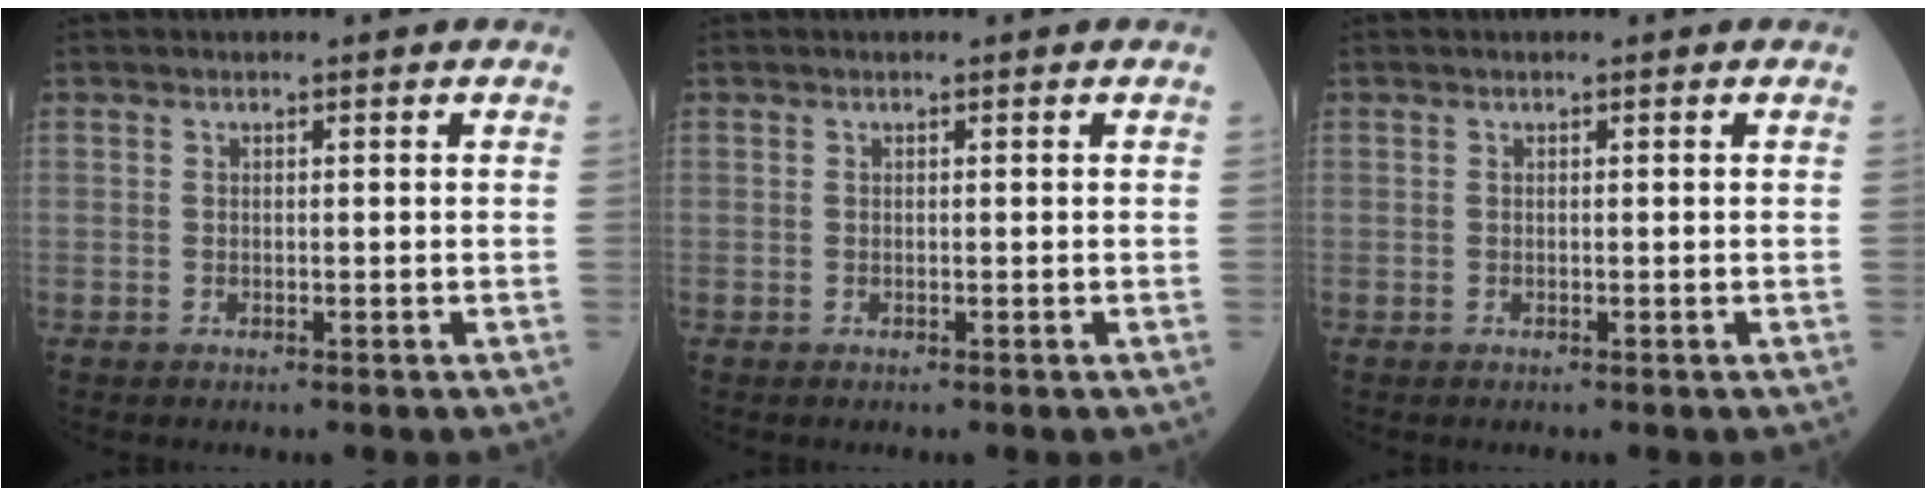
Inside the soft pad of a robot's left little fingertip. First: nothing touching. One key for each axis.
{"total": 0.0}
{"total": 0.0}